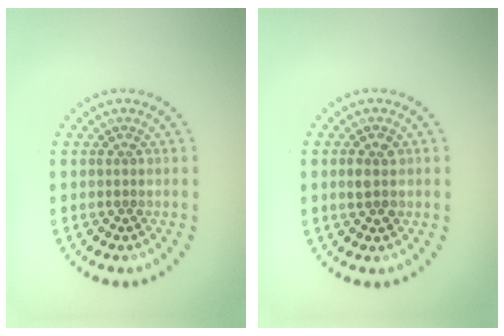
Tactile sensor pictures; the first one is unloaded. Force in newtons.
{"total": 1.6, "press": 1.6, "slide": 0.1}